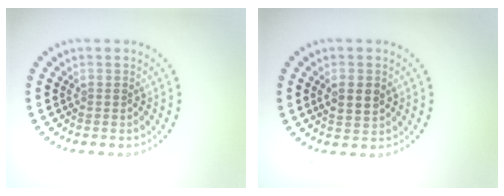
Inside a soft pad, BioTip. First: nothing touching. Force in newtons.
{"total": 2.9, "press": 2.9, "slide": 0.3}